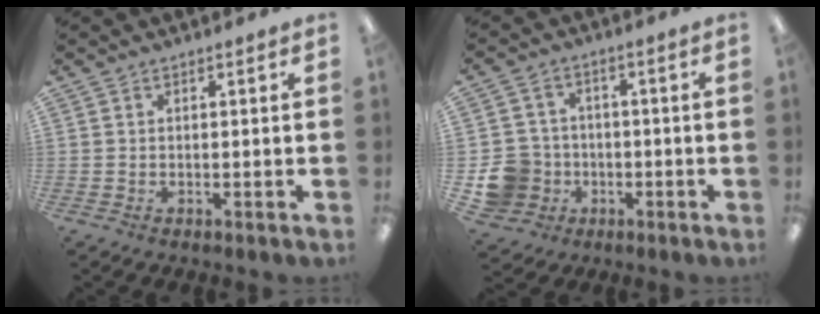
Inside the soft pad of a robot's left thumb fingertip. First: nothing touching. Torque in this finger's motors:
{"motor_torque": [-0.11, 0.17, 0.02, -0.01, 0.00]}